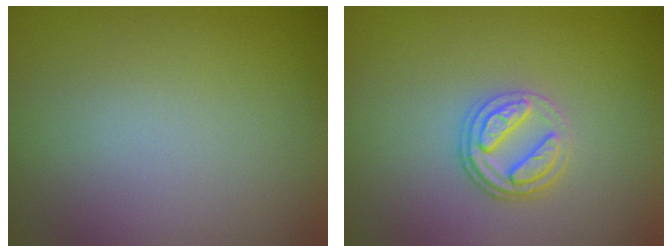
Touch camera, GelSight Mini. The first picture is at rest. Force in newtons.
{"total": 2.7, "press": 2.6, "slide": 0.8}